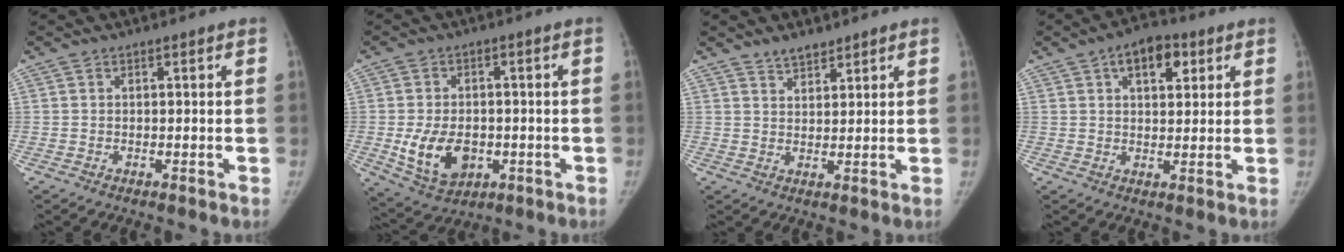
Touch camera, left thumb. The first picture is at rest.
{"total": 10.3, "force": [-2.1, 7.1, 7.1], "torque": [-0.111, 0.000, -0.021]}
{"total": 3.3, "force": [2.9, 1.4, 1.0], "torque": [-0.001, -0.020, 0.048]}
{"total": 8.3, "force": [3.8, 4.7, 5.8], "torque": [-0.059, -0.001, 0.051]}